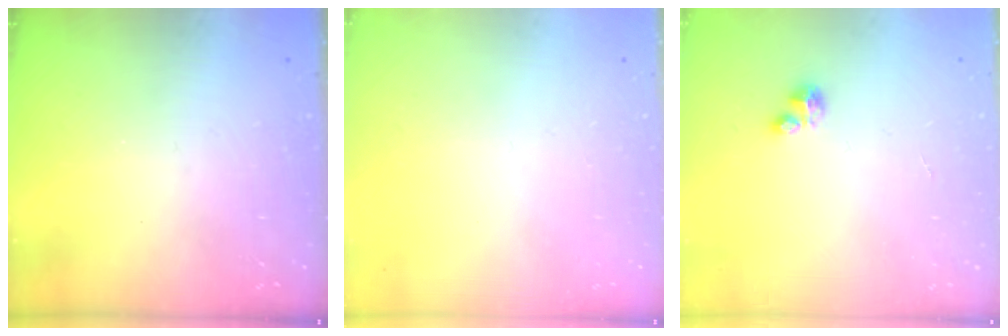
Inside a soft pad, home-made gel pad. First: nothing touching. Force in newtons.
{"total": 0.0}
{"total": 2.1, "press": 2.1, "slide": 0.2}